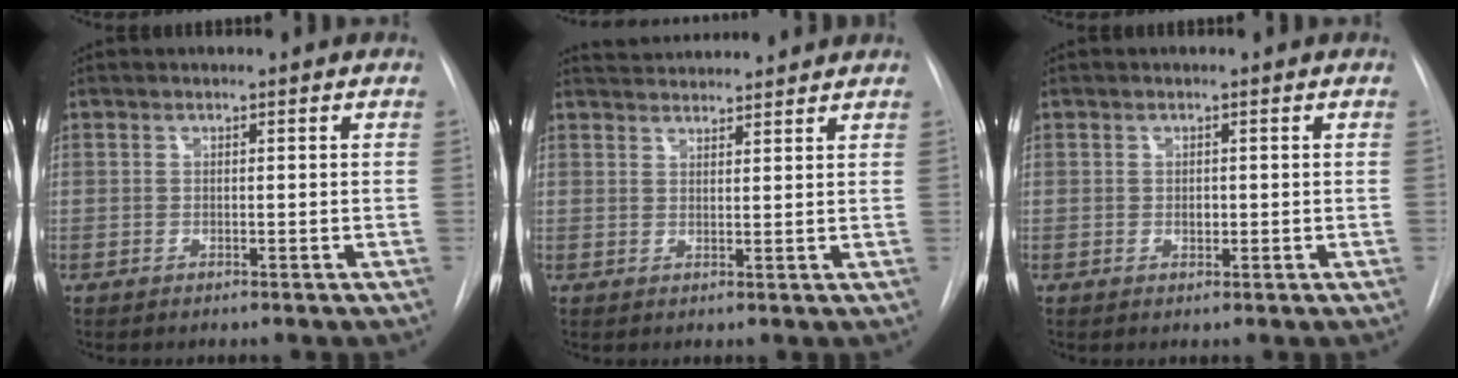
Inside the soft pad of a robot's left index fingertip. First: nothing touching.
{"total": 7.6, "force": [7.3, 0.7, 1.6], "torque": [-0.033, 0.030, 0.107]}
{"total": 0.8, "force": [0.0, 0.6, 0.6], "torque": [-0.008, -0.001, 0.000]}